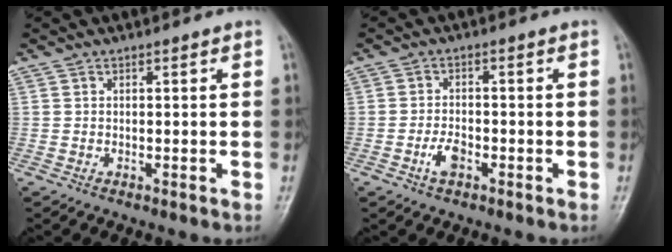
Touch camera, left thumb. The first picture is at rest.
{"total": 3.4, "force": [-1.7, 1.8, 2.4], "torque": [-0.045, 0.012, -0.033]}